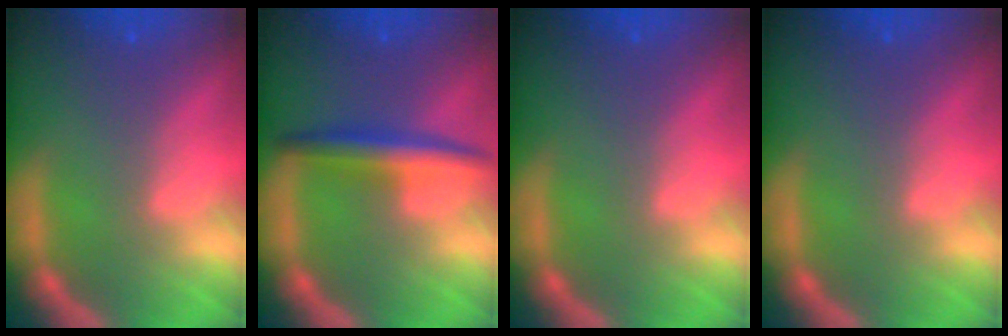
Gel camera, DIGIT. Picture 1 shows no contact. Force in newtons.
{"total": 4.0}
{"total": 0.0}
{"total": 0.0}